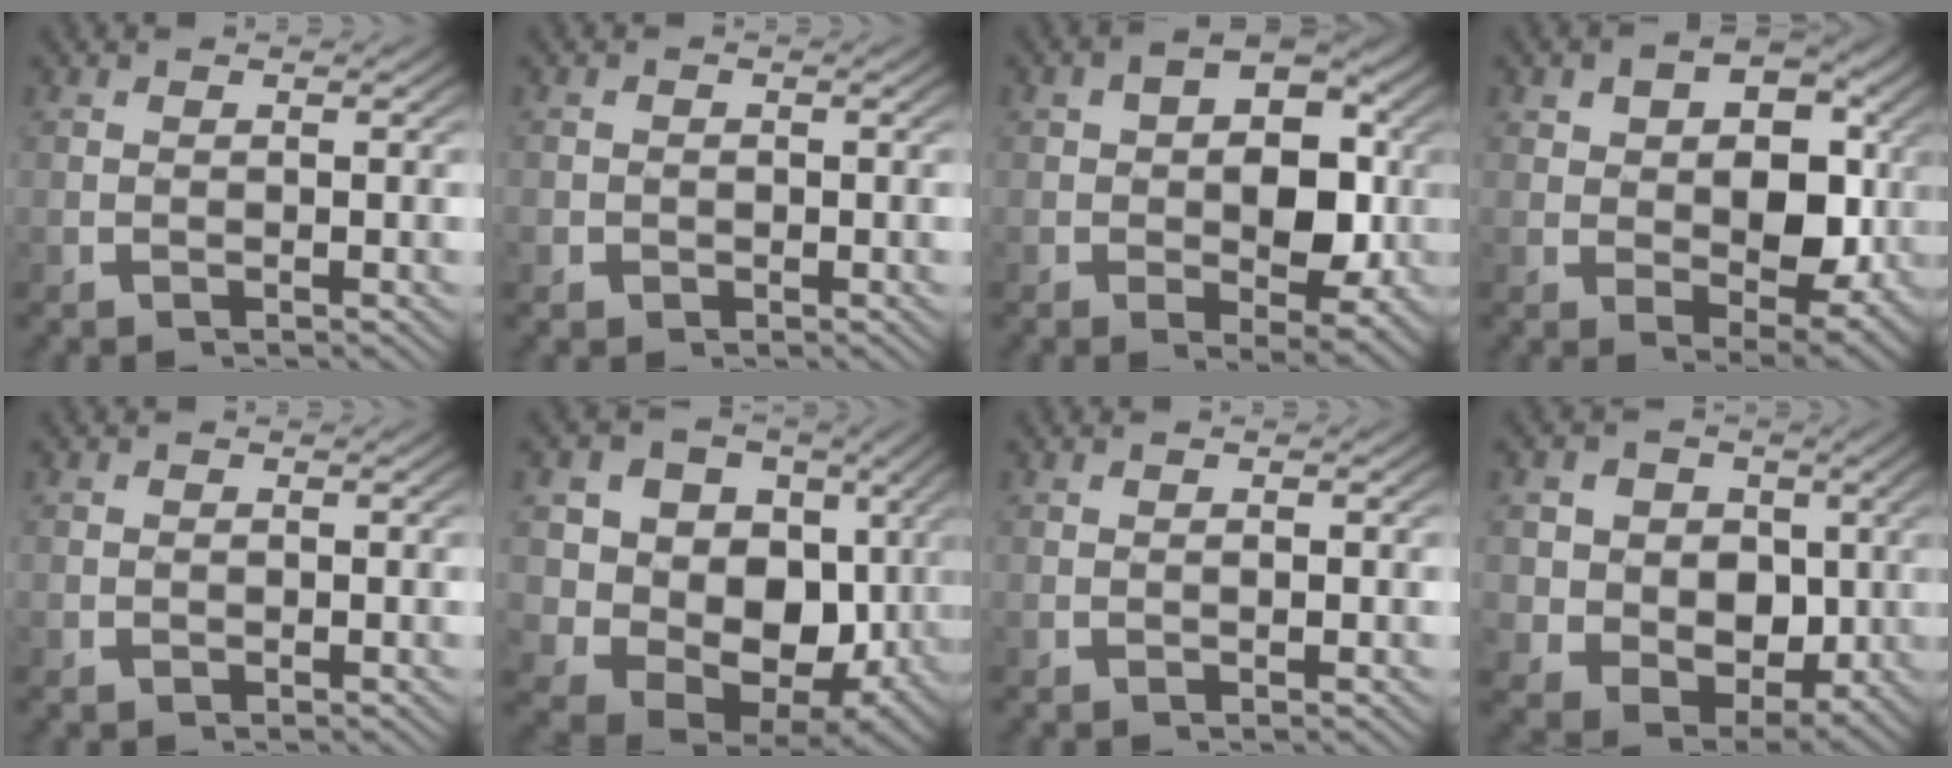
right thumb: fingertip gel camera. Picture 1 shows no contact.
{"total": 1.4, "force": [-0.4, 1.3, 0.2], "torque": [-0.001, -0.008, -0.008]}
{"total": 7.7, "force": [0.2, 5.0, 5.9], "torque": [-0.100, -0.027, 0.013]}
{"total": 8.7, "force": [1.0, 5.9, 6.3], "torque": [-0.109, -0.035, 0.030]}
{"total": 0.6, "force": [0.0, 0.6, 0.2], "torque": [-0.007, -0.007, 0.003]}
{"total": 19.0, "force": [-0.2, 15.0, 11.7], "torque": [-0.231, -0.061, 0.005]}
{"total": 0.6, "force": [0.1, 0.1, 0.5], "torque": [-0.011, -0.001, 0.004]}
{"total": 11.3, "force": [0.2, 9.3, 6.4], "torque": [-0.147, -0.061, 0.023]}